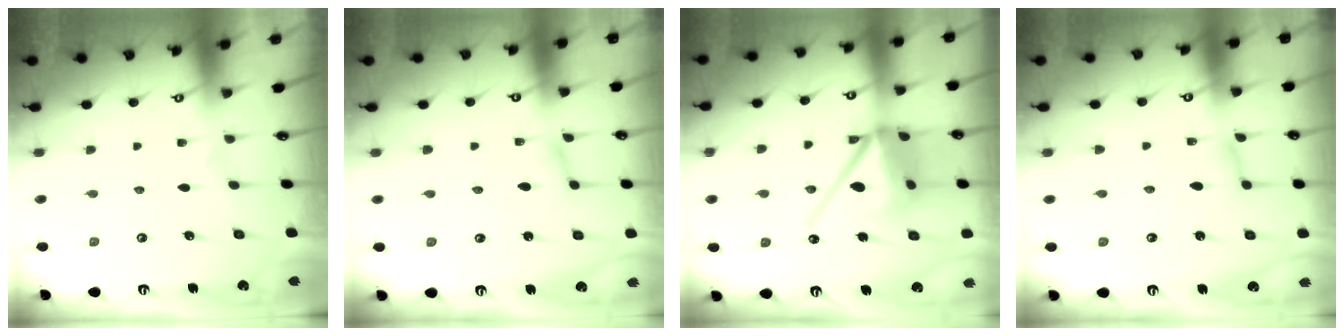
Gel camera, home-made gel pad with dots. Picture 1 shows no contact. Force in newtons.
{"total": 1.8, "press": 1.7, "slide": 0.1}
{"total": 17.1, "press": 16.9, "slide": 2.6}
{"total": 2.8, "press": 2.8, "slide": 0.2}